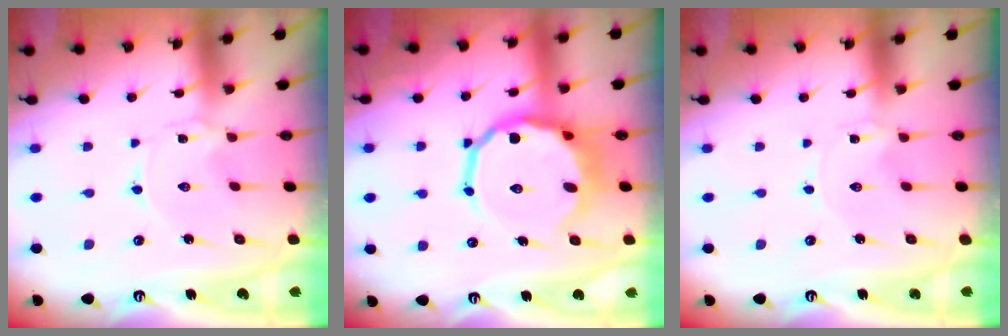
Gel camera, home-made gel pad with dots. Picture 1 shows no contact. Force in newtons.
{"total": 14.9, "press": 14.4, "slide": 3.8}
{"total": 0.0}